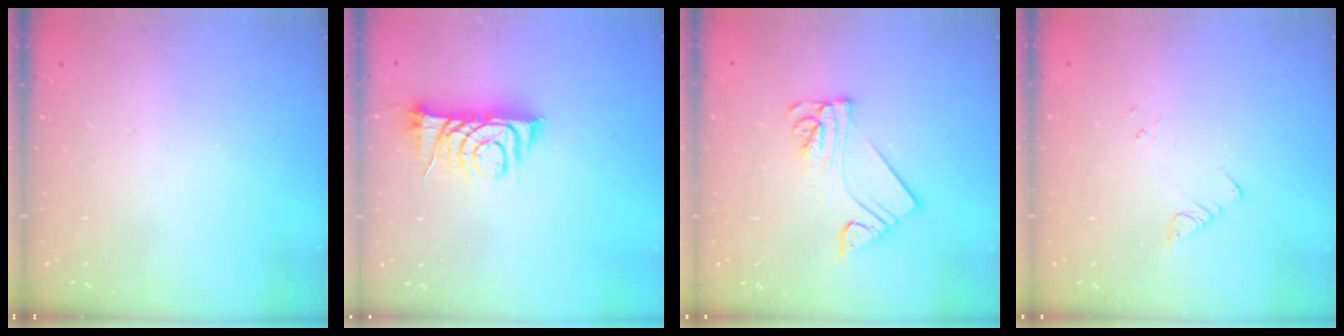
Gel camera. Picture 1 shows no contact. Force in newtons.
{"total": 8.2, "press": 8.2, "slide": 0.2}
{"total": 9.7, "press": 9.7, "slide": 0.9}
{"total": 4.0, "press": 3.9, "slide": 0.5}